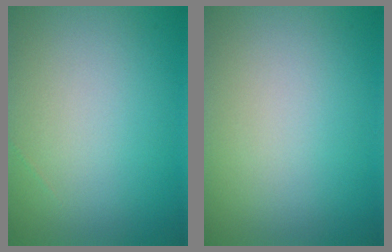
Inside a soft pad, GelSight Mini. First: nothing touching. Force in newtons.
{"total": 0.0}